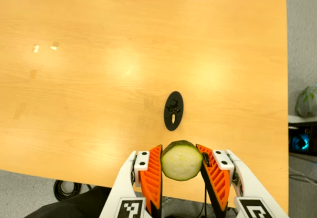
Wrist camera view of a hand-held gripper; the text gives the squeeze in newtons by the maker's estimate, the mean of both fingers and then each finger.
{"total": 9.0, "left": 8.3, "right": 9.8}